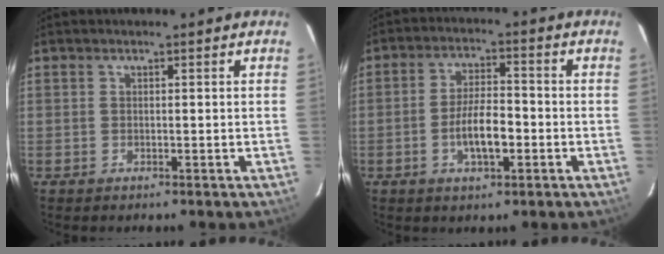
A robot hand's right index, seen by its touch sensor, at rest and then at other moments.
{"total": 7.3, "force": [-2.4, 2.6, 6.4], "torque": [-0.124, 0.001, -0.039]}